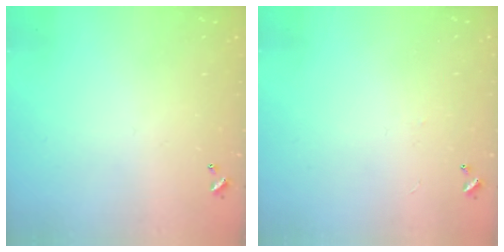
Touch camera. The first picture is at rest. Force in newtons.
{"total": 1.5, "press": 1.4, "slide": 0.5}